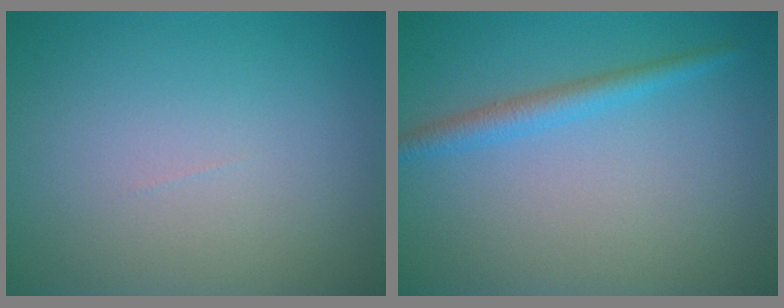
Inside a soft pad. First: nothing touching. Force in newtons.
{"total": 2.1, "press": 2.1, "slide": 0.1}